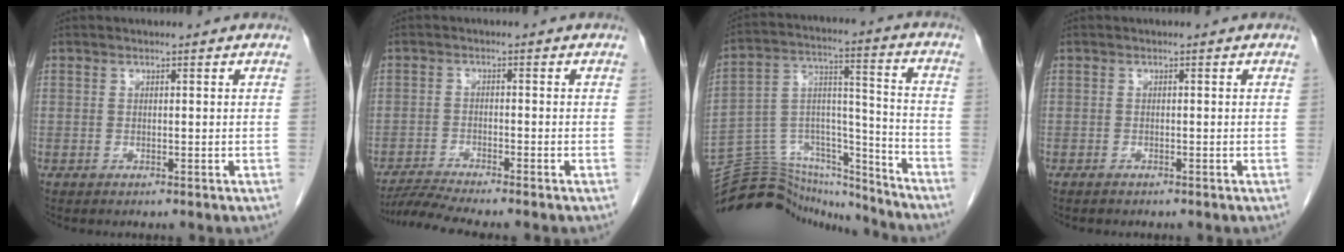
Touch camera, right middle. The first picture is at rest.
{"total": 5.3, "force": [-4.8, -1.4, 1.8], "torque": [-0.035, -0.019, -0.087]}
{"total": 21.8, "force": [-20.8, 4.9, 4.4], "torque": [-0.104, 0.045, -0.328]}
{"total": 0.5, "force": [-0.5, 0.2, 0.1], "torque": [-0.008, -0.001, -0.008]}